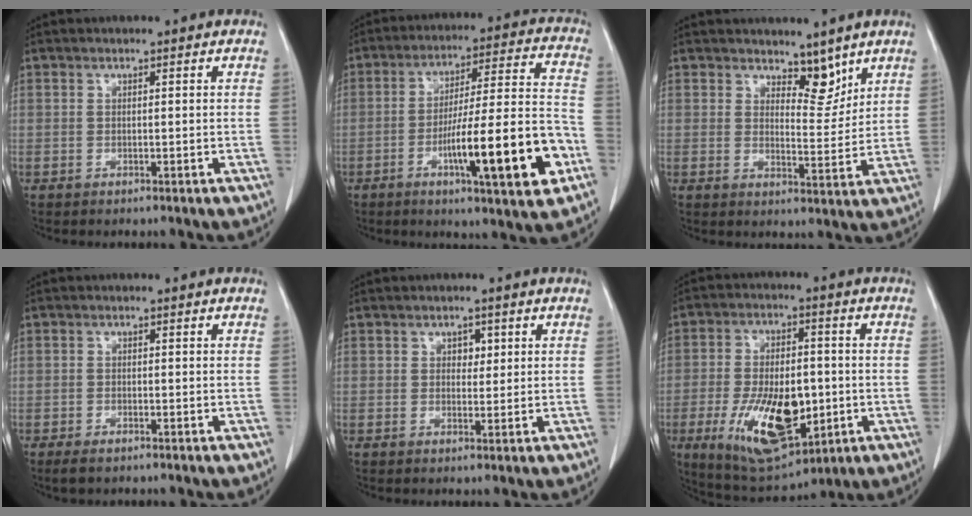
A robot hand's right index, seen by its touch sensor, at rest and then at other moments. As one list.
[{"total": 18.3, "force": [-6.6, 1.5, 17.0], "torque": [-0.250, 0.005, -0.095]}, {"total": 4.8, "force": [3.9, 2.0, 2.1], "torque": [-0.023, -0.009, 0.065]}, {"total": 2.1, "force": [-1.6, 0.7, 1.2], "torque": [-0.024, -0.003, -0.024]}, {"total": 1.9, "force": [0.7, 1.3, 1.2], "torque": [-0.012, 0.000, 0.007]}, {"total": 16.3, "force": [-4.3, 7.1, 14.1], "torque": [-0.251, -0.008, -0.054]}]